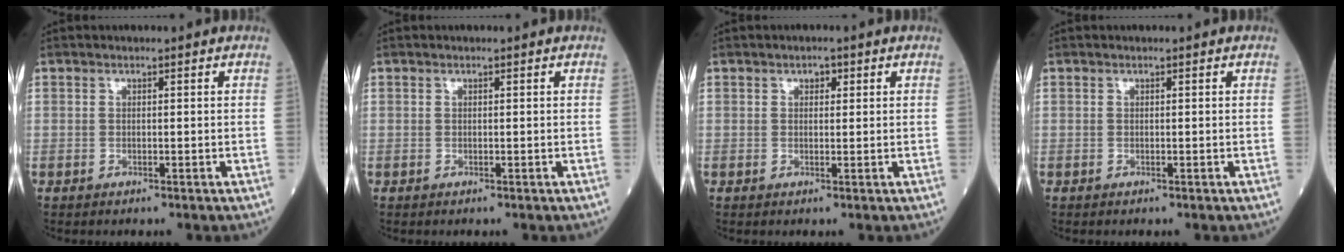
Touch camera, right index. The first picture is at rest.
{"total": 0.0}
{"total": 1.3, "force": [0.6, 0.8, 0.8], "torque": [-0.010, 0.002, 0.008]}
{"total": 0.0}